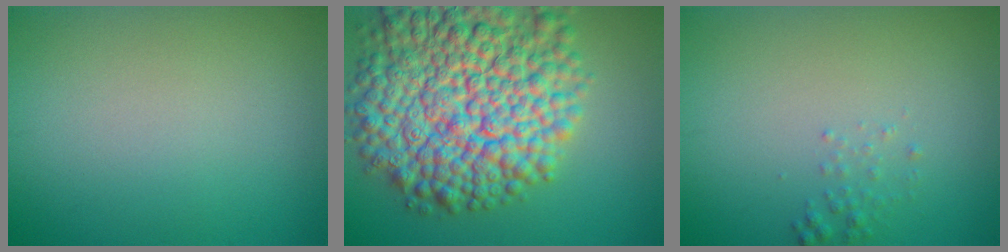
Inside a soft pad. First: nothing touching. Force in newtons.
{"total": 14.7, "press": 14.6, "slide": 0.7}
{"total": 1.0, "press": 1.0, "slide": 0.0}